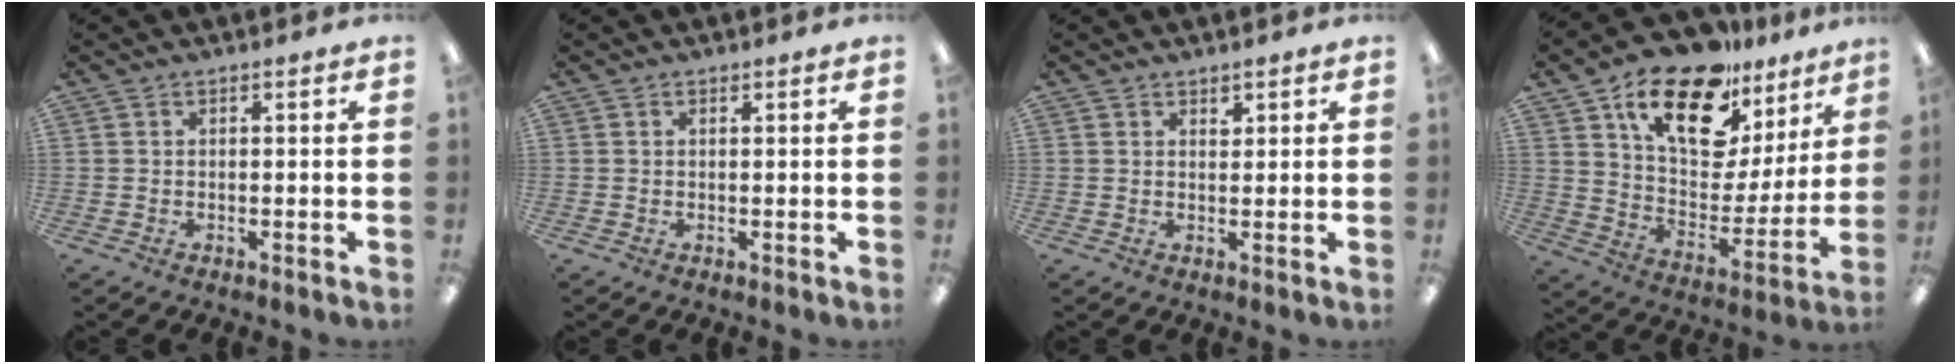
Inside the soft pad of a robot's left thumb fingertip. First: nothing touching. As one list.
[{"total": 0.0}, {"total": 1.6, "force": [1.2, 0.9, 0.2], "torque": [0.012, -0.007, 0.021]}, {"total": 20.4, "force": [13.6, 10.1, 11.3], "torque": [-0.190, -0.084, 0.240]}]